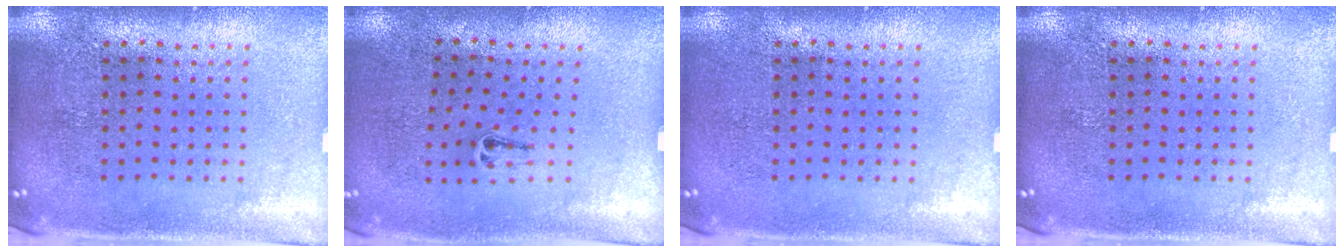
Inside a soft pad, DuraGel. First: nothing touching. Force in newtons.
{"total": 0.5, "press": 0.3, "slide": 0.4}
{"total": 0.0}
{"total": 0.0}